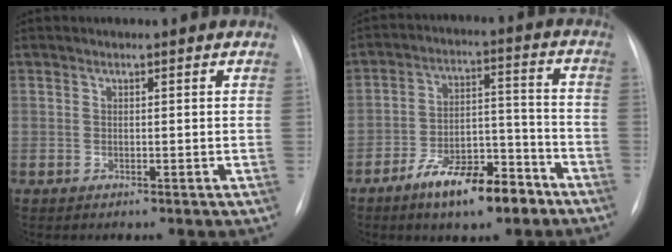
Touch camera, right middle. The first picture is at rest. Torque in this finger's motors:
{"motor_torque": [1.18, -0.96, 0.23, 0.10]}